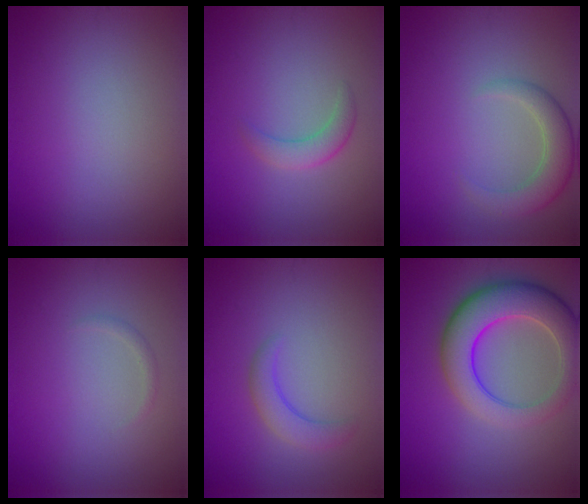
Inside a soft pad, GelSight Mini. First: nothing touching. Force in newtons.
{"total": 2.2, "press": 2.2, "slide": 0.2}
{"total": 3.5, "press": 3.5, "slide": 0.4}
{"total": 0.7, "press": 0.7, "slide": 0.0}
{"total": 2.3, "press": 2.3, "slide": 0.4}
{"total": 7.9, "press": 7.9, "slide": 0.2}